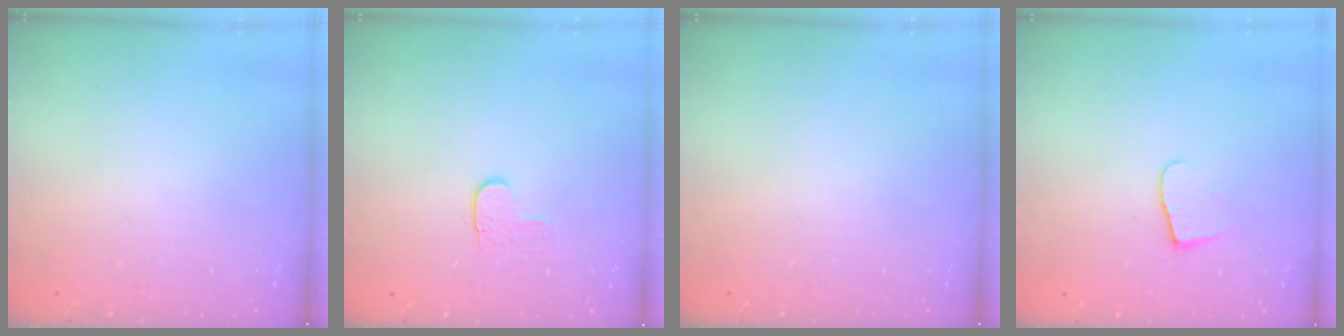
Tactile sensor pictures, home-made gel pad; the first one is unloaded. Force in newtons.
{"total": 4.0, "press": 3.9, "slide": 0.5}
{"total": 0.0}
{"total": 5.4, "press": 5.4, "slide": 0.5}